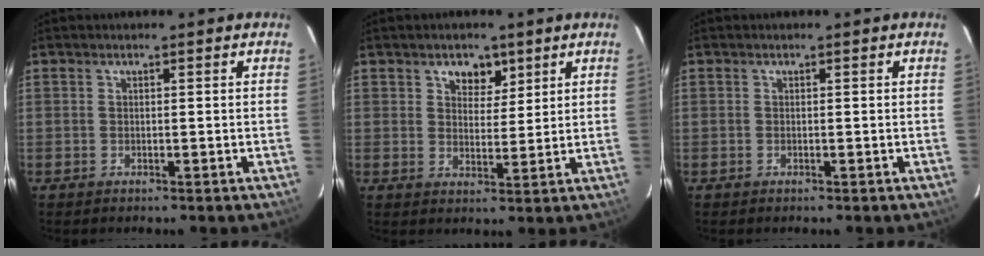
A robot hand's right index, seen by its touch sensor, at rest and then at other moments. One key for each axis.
{"total": 4.6, "fx": 2.7, "fy": 3.2, "fz": 1.9, "tx": -0.018, "ty": -0.004, "tz": 0.045}
{"total": 0.0}